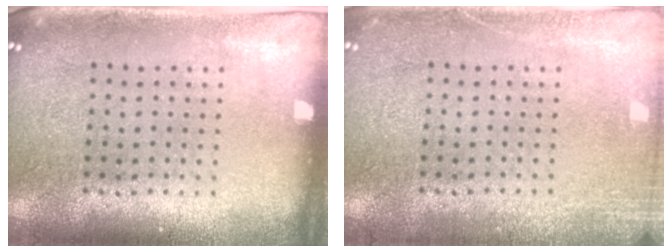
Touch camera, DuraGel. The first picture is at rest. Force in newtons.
{"total": 2.5, "press": 2.4, "slide": 0.3}